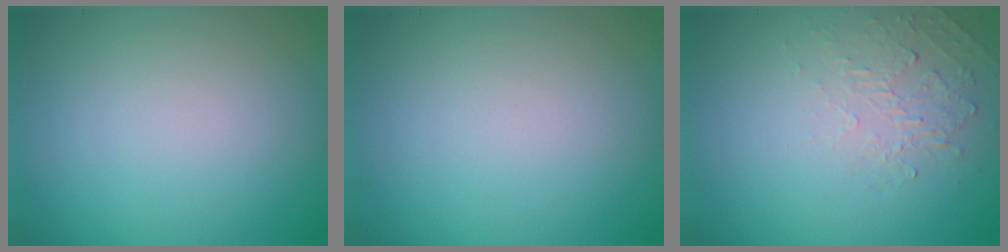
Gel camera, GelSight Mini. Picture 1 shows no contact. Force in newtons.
{"total": 0.0}
{"total": 1.9, "press": 0.5, "slide": 1.9}